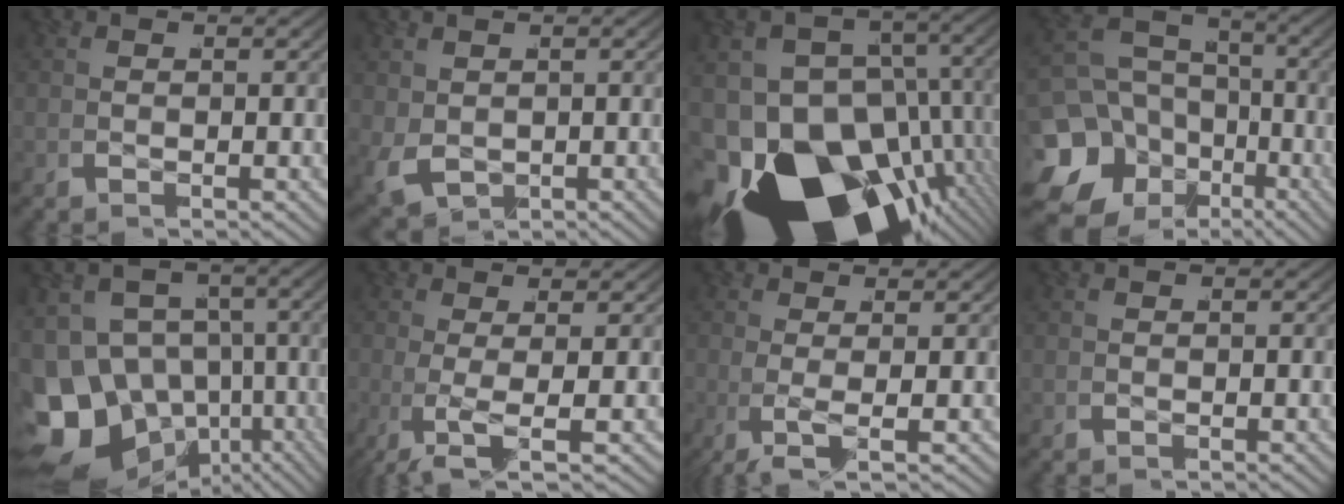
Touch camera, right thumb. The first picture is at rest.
{"total": 3.4, "force": [-0.9, 2.7, 1.7], "torque": [-0.050, -0.025, 0.003]}
{"total": 26.6, "force": [-8.9, 17.8, 17.6], "torque": [-0.338, -0.115, -0.107]}
{"total": 13.8, "force": [-3.7, 11.5, 6.8], "torque": [-0.158, -0.056, -0.051]}
{"total": 19.3, "force": [-6.1, 15.6, 9.7], "torque": [-0.230, -0.106, -0.082]}
{"total": 4.2, "force": [-0.5, 0.8, 4.1], "torque": [-0.095, -0.012, -0.006]}
{"total": 2.6, "force": [-0.2, 0.2, 2.6], "torque": [-0.066, -0.010, -0.001]}
{"total": 0.0}